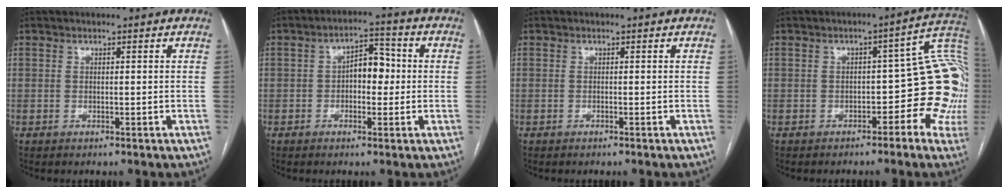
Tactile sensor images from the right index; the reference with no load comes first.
{"total": 6.0, "force": [-0.4, 2.9, 5.2], "torque": [-0.083, 0.028, -0.012]}
{"total": 0.0}
{"total": 13.9, "force": [-2.8, 6.5, 12.0], "torque": [-0.140, 0.040, -0.032]}